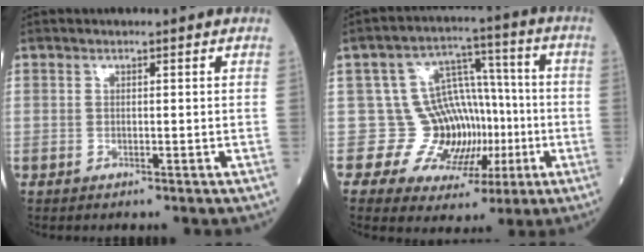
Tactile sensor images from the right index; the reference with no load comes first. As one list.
[{"total": 10.3, "force": [-1.6, 9.2, 4.3], "torque": [-0.044, 0.040, -0.013]}]